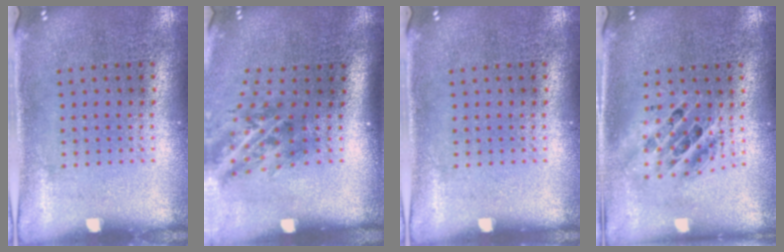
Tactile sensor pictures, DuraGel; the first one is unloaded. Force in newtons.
{"total": 2.0, "press": 1.3, "slide": 1.5}
{"total": 0.0}
{"total": 1.7, "press": 1.4, "slide": 0.9}